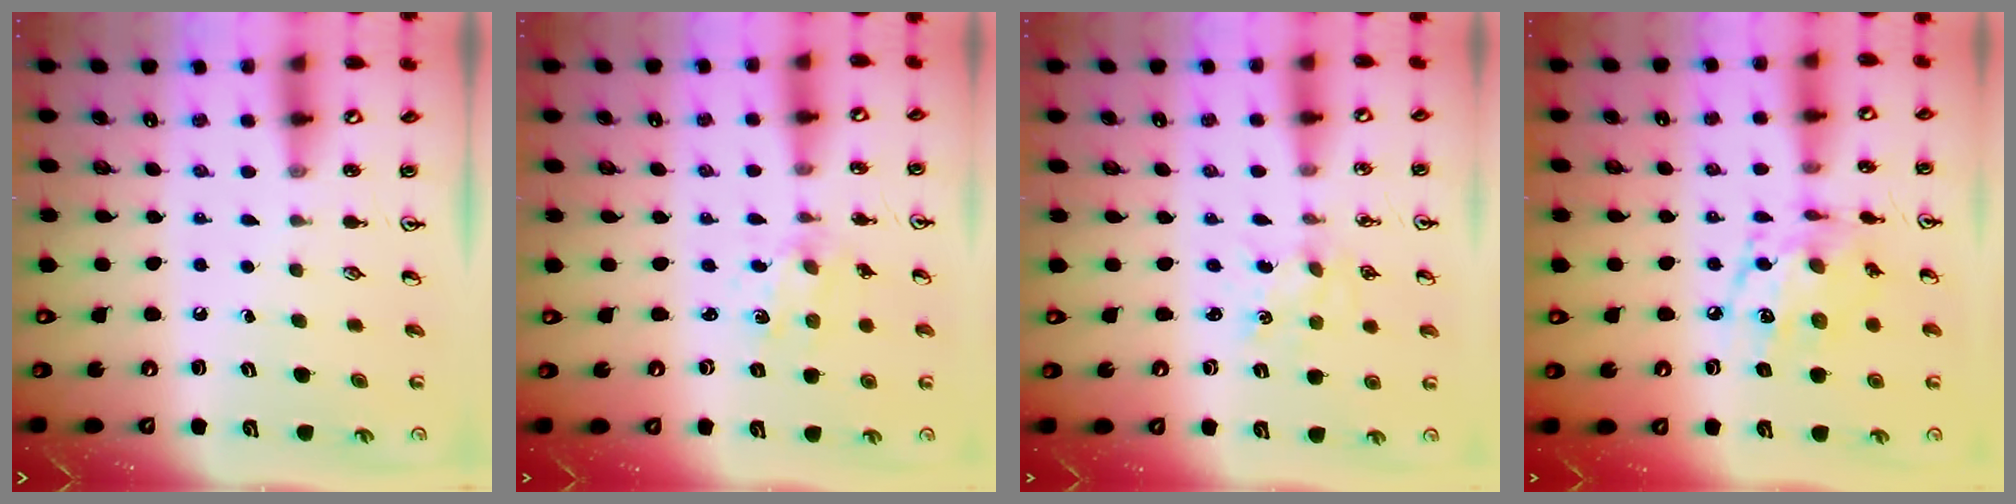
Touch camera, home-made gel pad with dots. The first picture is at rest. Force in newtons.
{"total": 1.3, "press": 1.3, "slide": 0.3}
{"total": 1.4, "press": 1.4, "slide": 0.2}
{"total": 11.1, "press": 11.1, "slide": 0.6}